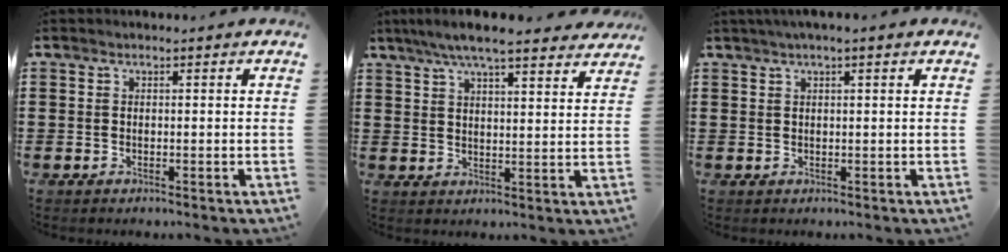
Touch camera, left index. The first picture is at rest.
{"total": 7.0, "force": [6.1, 0.7, 3.5], "torque": [-0.084, -0.015, 0.109]}
{"total": 1.6, "force": [0.9, 0.0, 1.3], "torque": [-0.026, 0.000, 0.016]}